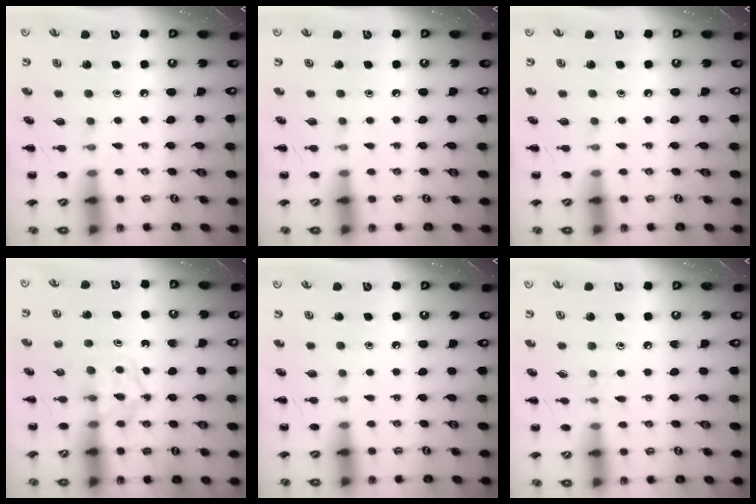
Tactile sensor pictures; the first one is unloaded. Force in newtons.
{"total": 0.0}
{"total": 0.0}
{"total": 4.5, "press": 4.4, "slide": 0.4}
{"total": 0.0}
{"total": 4.1, "press": 3.7, "slide": 1.7}